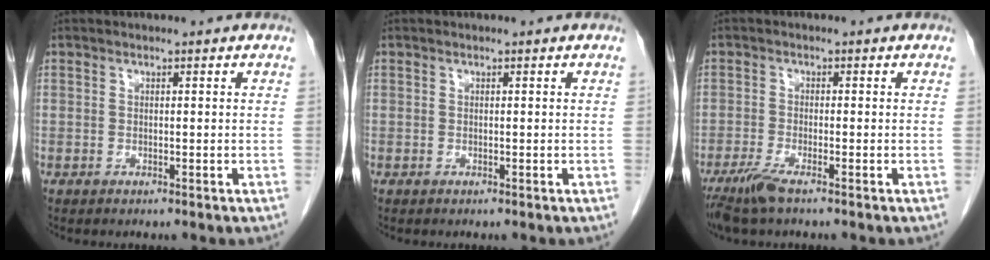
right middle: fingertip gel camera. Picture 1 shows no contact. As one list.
[{"total": 0.0}, {"total": 4.0, "force": [-2.9, 0.2, 2.7], "torque": [-0.061, -0.013, -0.059]}]